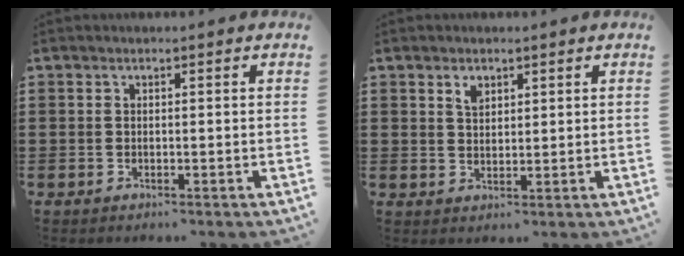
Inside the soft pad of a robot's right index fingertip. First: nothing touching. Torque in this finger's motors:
{"motor_torque": [0.06, -0.06, 0.04, 0.05]}